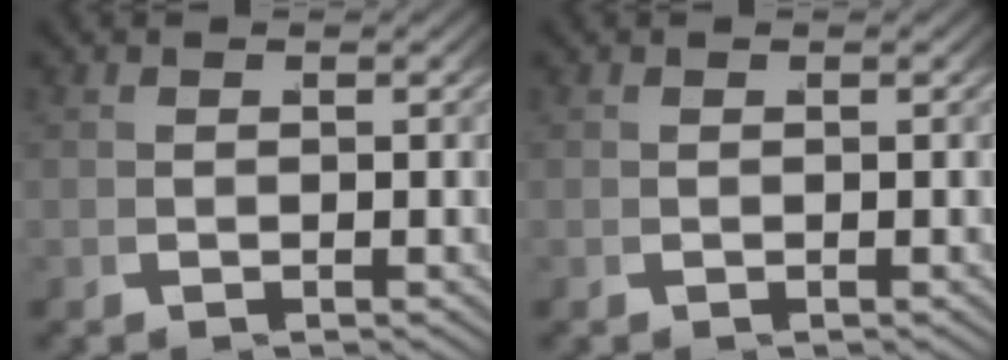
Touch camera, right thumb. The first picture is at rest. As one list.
[{"total": 0.0}]